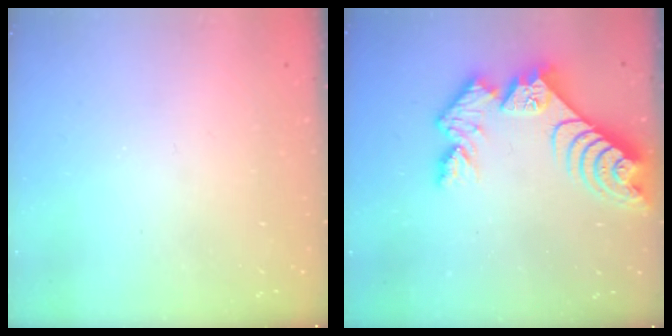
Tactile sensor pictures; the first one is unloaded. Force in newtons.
{"total": 12.2, "press": 12.1, "slide": 0.9}